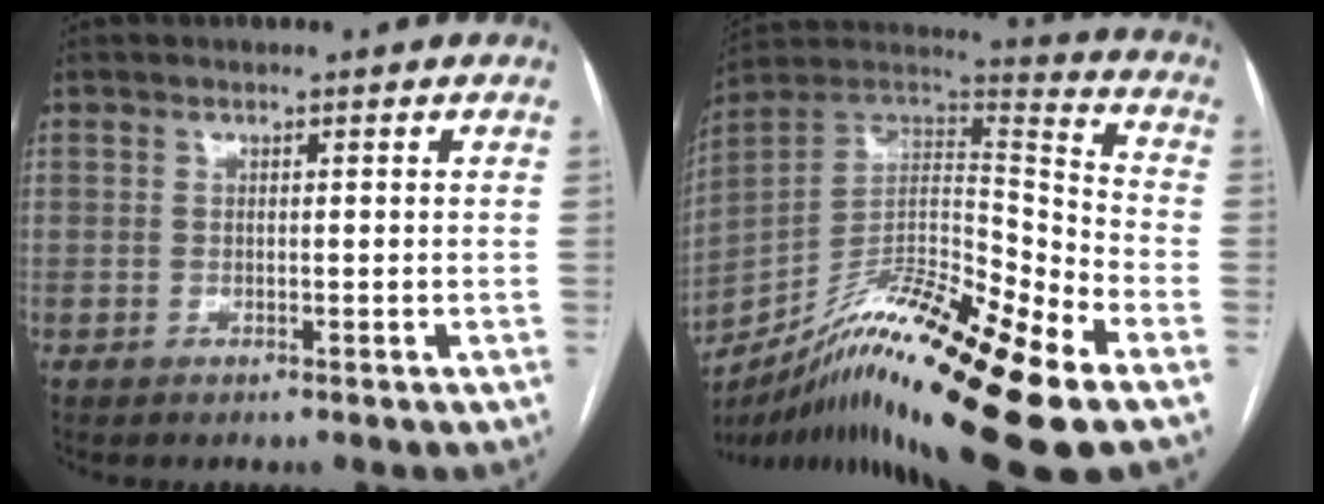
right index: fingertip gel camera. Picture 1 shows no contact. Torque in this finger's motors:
{"motor_torque": [1.02, -1.12, 0.22, 0.05]}